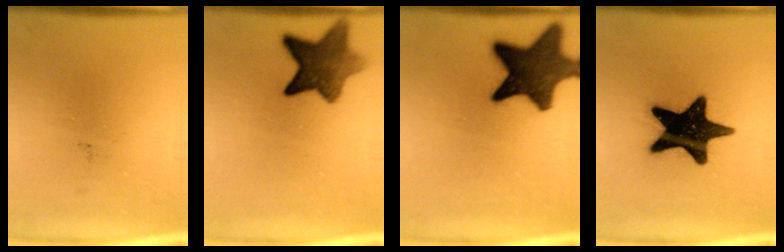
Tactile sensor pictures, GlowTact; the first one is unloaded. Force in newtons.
{"total": 9.0}
{"total": 15.3}
{"total": 19.1}